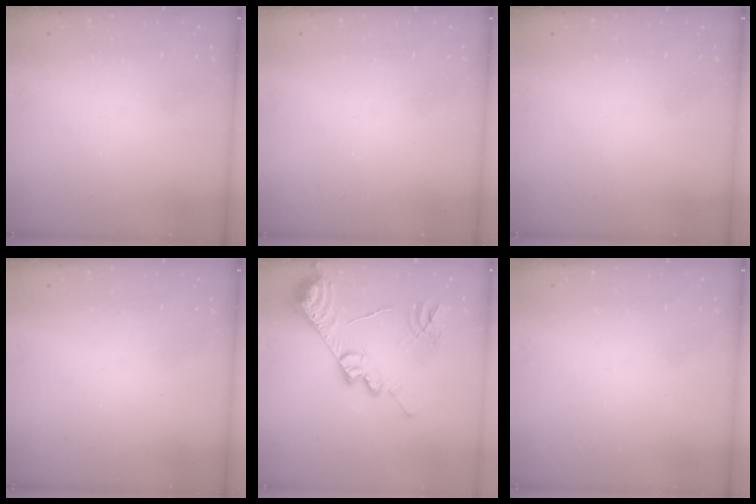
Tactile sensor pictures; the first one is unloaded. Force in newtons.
{"total": 1.2, "press": 1.0, "slide": 0.6}
{"total": 0.0}
{"total": 1.2, "press": 1.0, "slide": 0.6}
{"total": 18.4, "press": 18.3, "slide": 1.5}
{"total": 0.0}